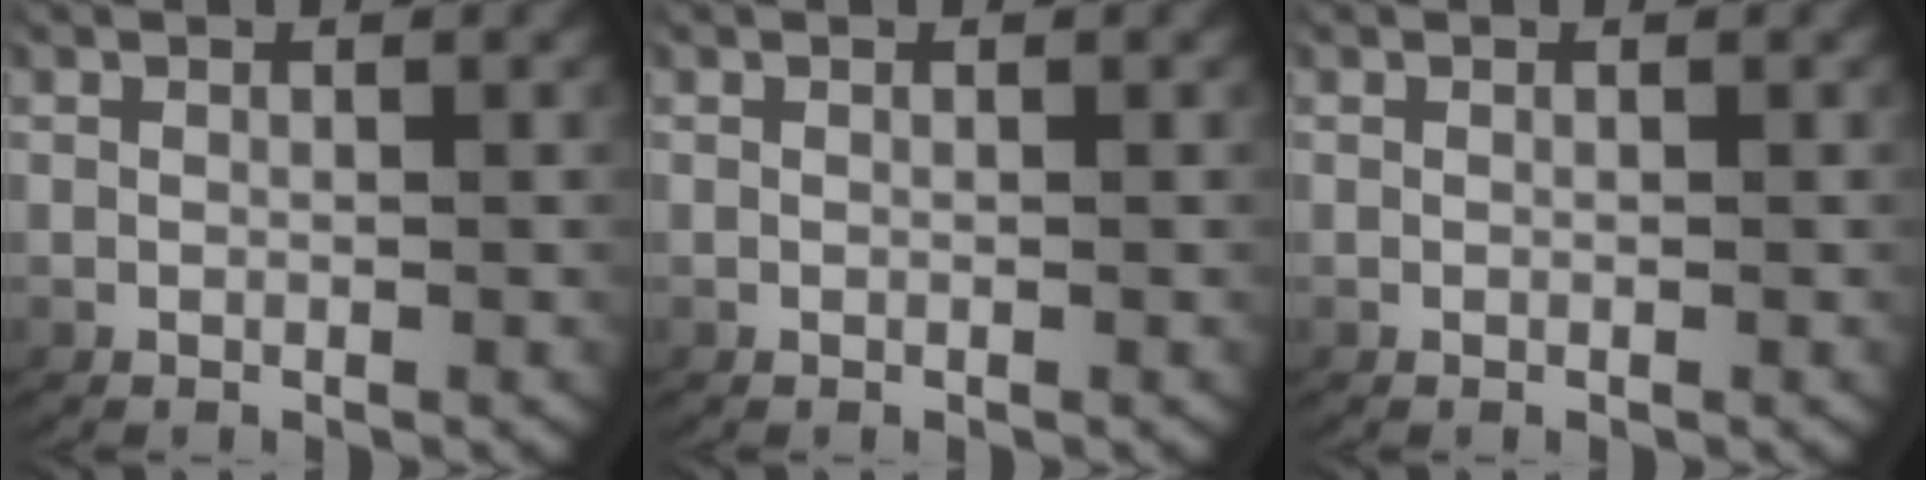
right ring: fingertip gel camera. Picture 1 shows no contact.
{"total": 0.0}
{"total": 0.0}